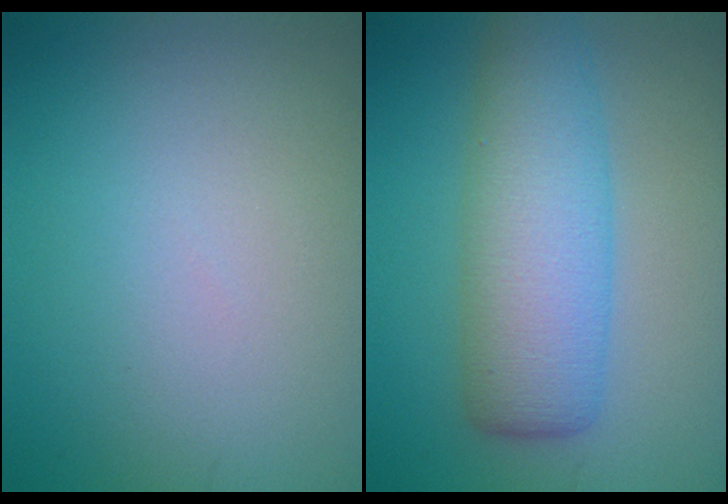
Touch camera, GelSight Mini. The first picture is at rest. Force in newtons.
{"total": 6.7, "press": 6.7, "slide": 0.2}